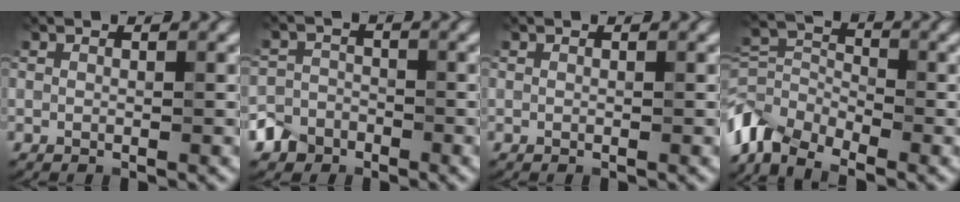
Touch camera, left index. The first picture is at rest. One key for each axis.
{"total": 2.8, "fx": -2.0, "fy": 2.0, "fz": 0.1, "tx": 0.005, "ty": -0.001, "tz": -0.043}
{"total": 0.0}
{"total": 6.1, "fx": -4.5, "fy": 3.1, "fz": 2.6, "tx": -0.053, "ty": 0.002, "tz": -0.104}